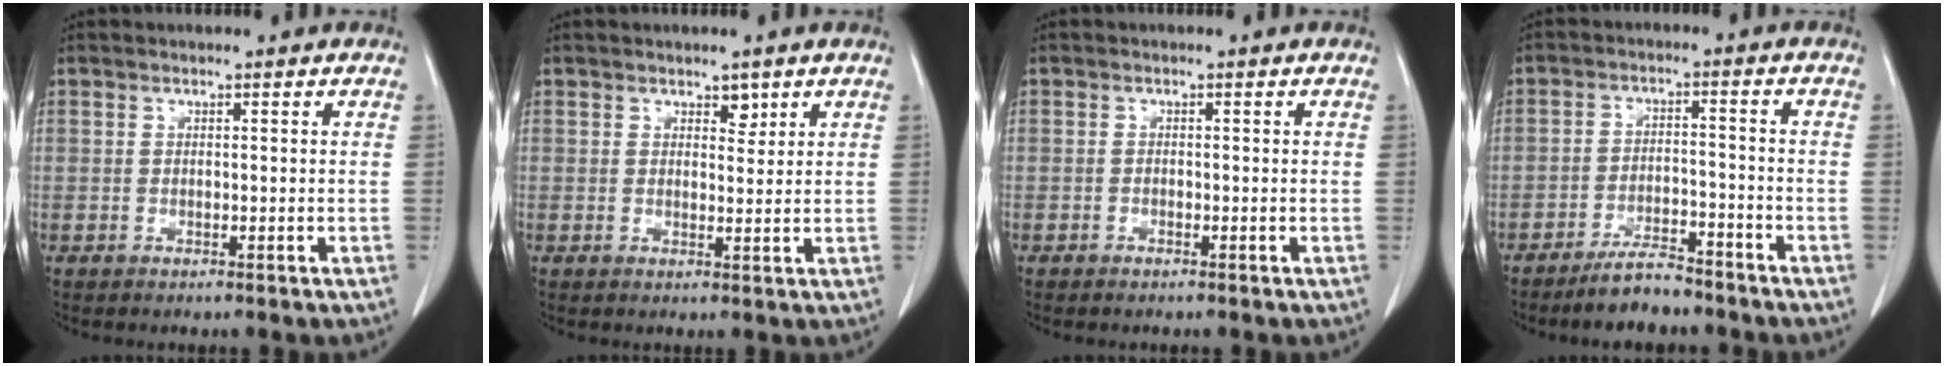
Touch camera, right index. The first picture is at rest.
{"total": 1.9, "force": [1.3, 1.1, 0.9], "torque": [-0.009, -0.004, 0.020]}
{"total": 0.6, "force": [-0.5, 0.1, 0.3], "torque": [-0.010, -0.001, -0.007]}
{"total": 6.3, "force": [-5.4, 1.2, 2.8], "torque": [-0.053, -0.009, -0.098]}